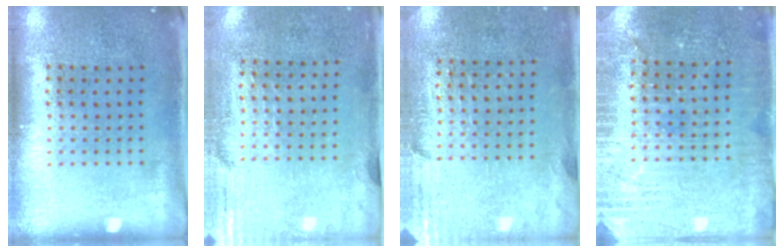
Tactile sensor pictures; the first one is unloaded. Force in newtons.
{"total": 2.9, "press": 2.4, "slide": 1.6}
{"total": 2.7, "press": 2.4, "slide": 1.4}
{"total": 2.8, "press": 2.8, "slide": 0.5}